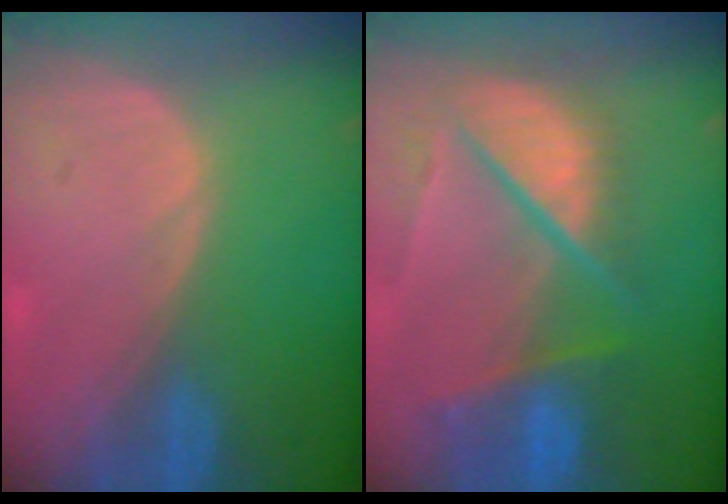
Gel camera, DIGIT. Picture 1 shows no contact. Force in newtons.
{"total": 10.4, "press": 8.6, "slide": 5.7}